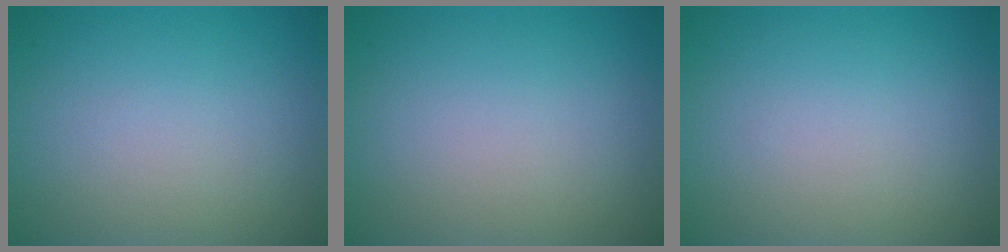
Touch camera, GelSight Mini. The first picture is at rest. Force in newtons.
{"total": 0.0}
{"total": 0.0}